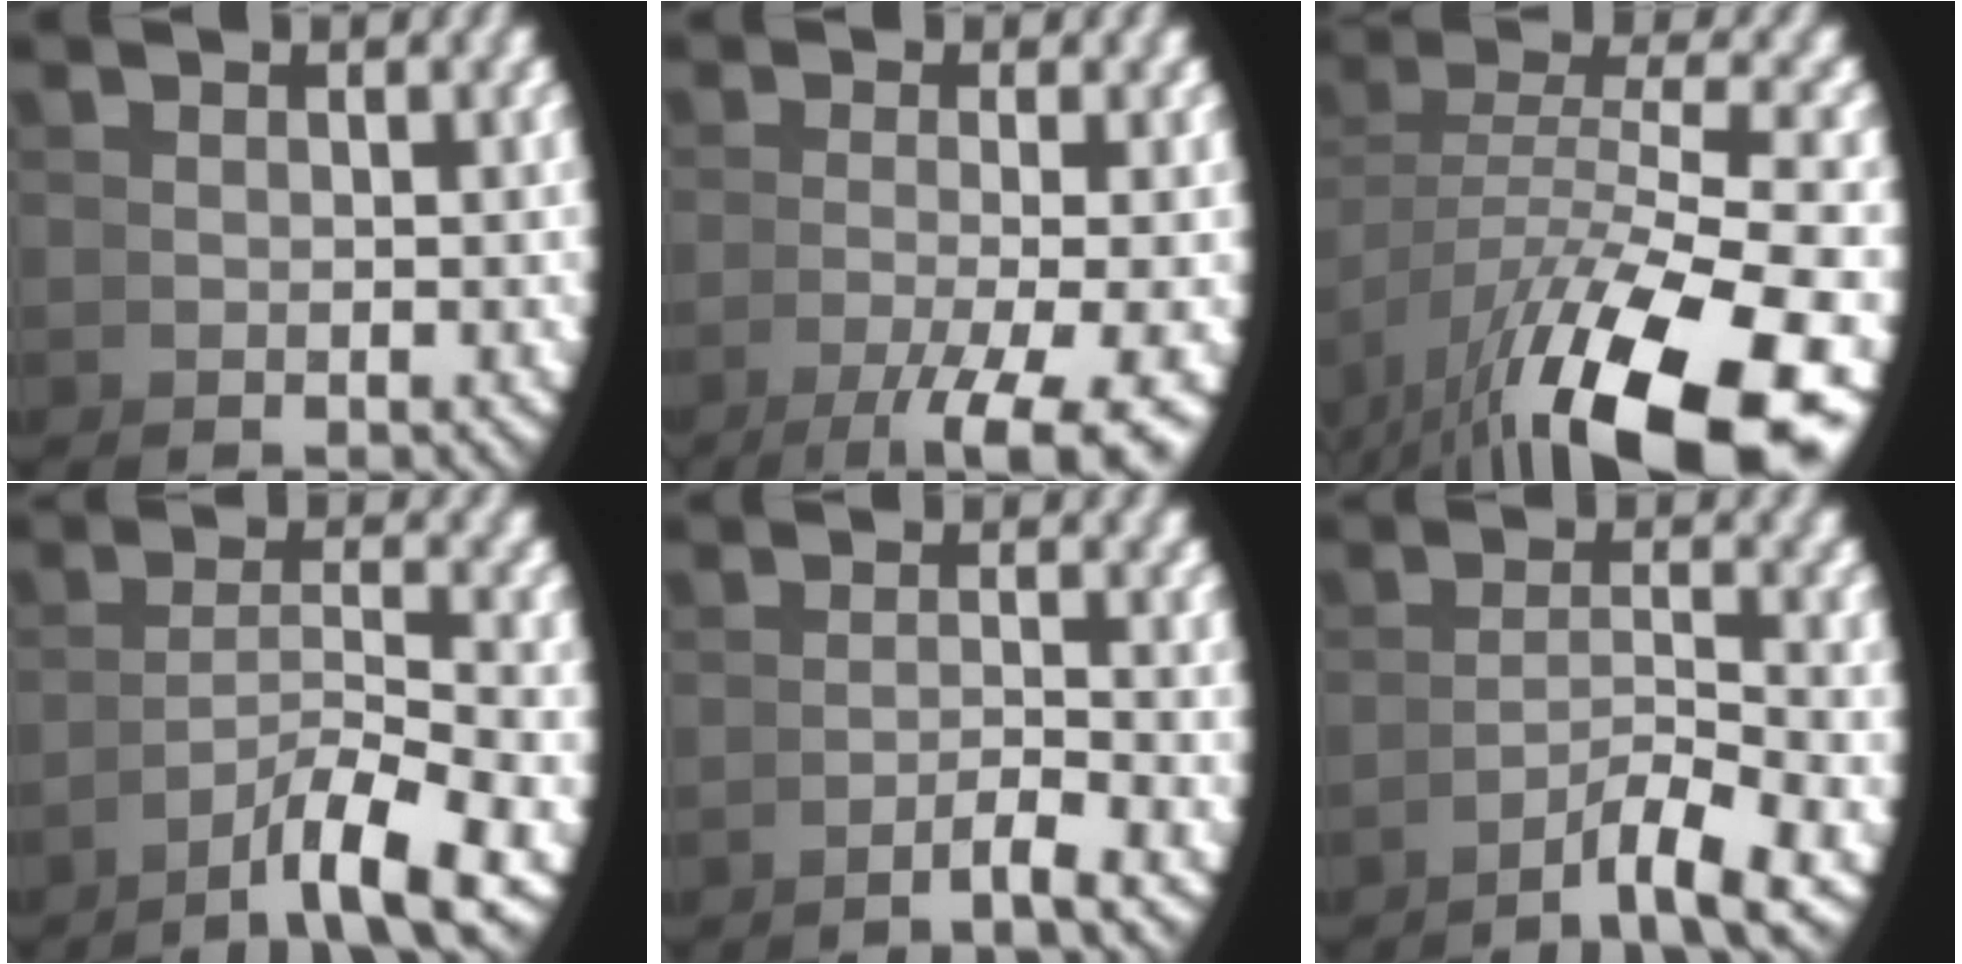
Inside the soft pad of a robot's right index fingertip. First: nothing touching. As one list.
[{"total": 6.9, "force": [-3.5, 1.9, 5.7], "torque": [-0.078, -0.018, -0.040]}, {"total": 10.6, "force": [-3.5, 4.7, 8.8], "torque": [-0.154, -0.030, -0.029]}, {"total": 6.6, "force": [-3.1, 2.3, 5.3], "torque": [-0.072, -0.012, -0.042]}, {"total": 2.4, "force": [-1.7, -0.7, 1.6], "torque": [-0.015, 0.010, -0.036]}, {"total": 5.1, "force": [-2.9, 1.3, 4.0], "torque": [-0.054, -0.004, -0.044]}]